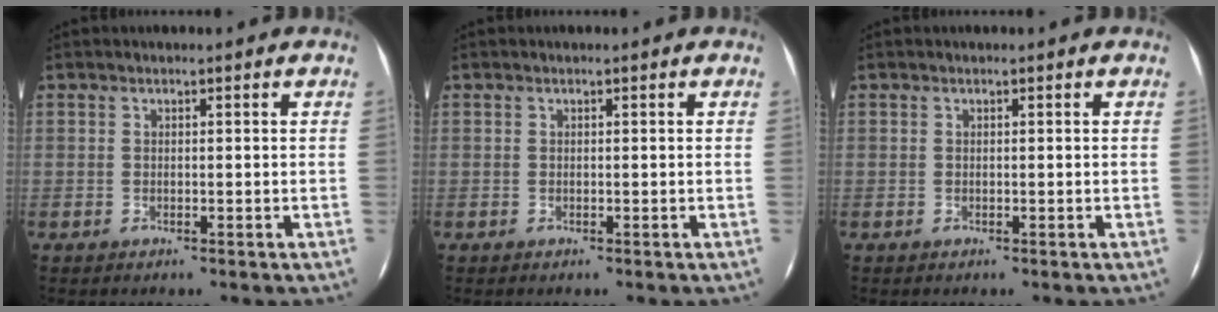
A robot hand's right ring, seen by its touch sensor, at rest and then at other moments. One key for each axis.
{"total": 0.0}
{"total": 0.0}